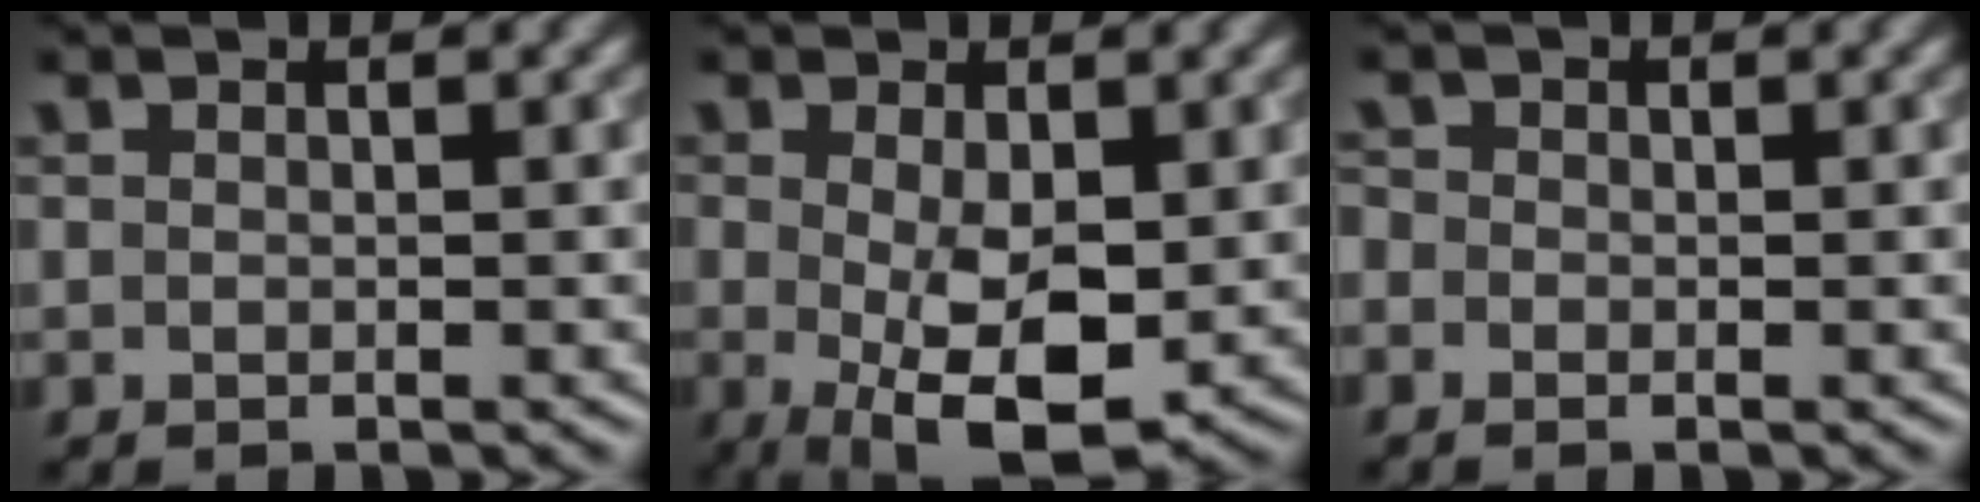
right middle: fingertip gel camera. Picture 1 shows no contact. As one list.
[{"total": 6.8, "force": [-0.6, 2.9, 6.1], "torque": [-0.112, -0.015, -0.002]}, {"total": 0.6, "force": [-0.4, 0.5, 0.1], "torque": [0.002, -0.003, -0.010]}]